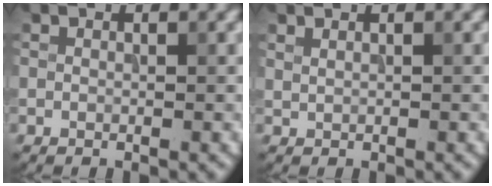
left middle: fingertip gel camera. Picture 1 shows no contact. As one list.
[{"total": 0.8, "force": [0.6, 0.3, 0.4], "torque": [-0.007, -0.003, 0.007]}]